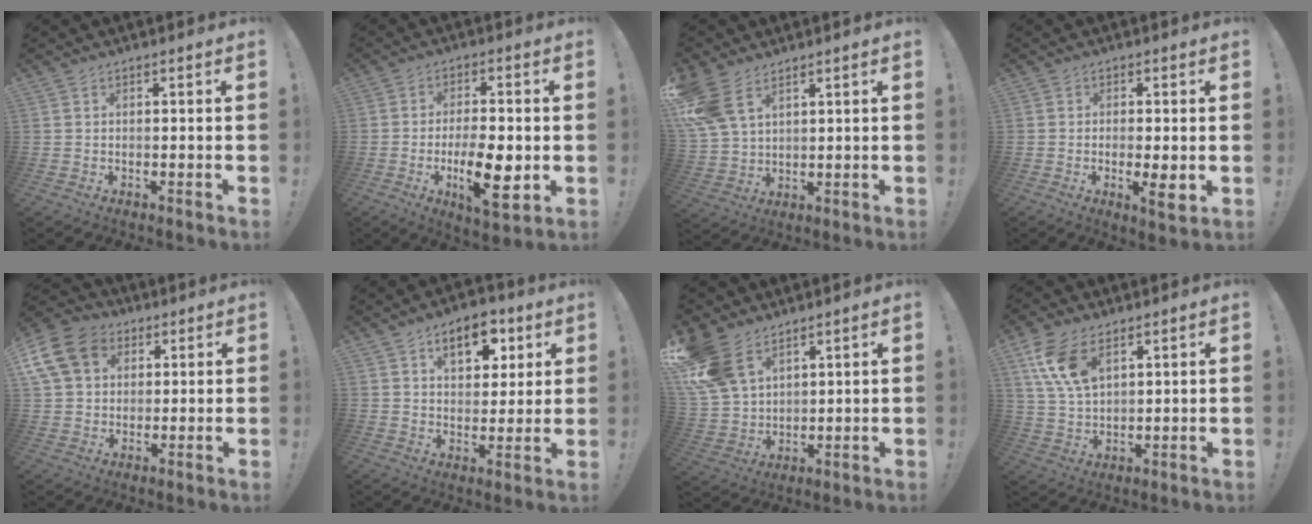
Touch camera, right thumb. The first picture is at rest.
{"total": 13.6, "force": [-3.4, 4.8, 12.3], "torque": [-0.201, 0.002, -0.055]}
{"total": 10.7, "force": [6.4, 6.2, 6.0], "torque": [-0.129, -0.022, 0.129]}
{"total": 5.7, "force": [-1.4, 1.1, 5.4], "torque": [-0.074, -0.006, -0.019]}
{"total": 14.6, "force": [5.0, 11.6, 7.2], "torque": [-0.128, -0.011, 0.103]}
{"total": 11.2, "force": [5.5, 6.7, 7.1], "torque": [-0.093, -0.014, 0.095]}
{"total": 14.4, "force": [9.0, 8.7, 7.1], "torque": [-0.141, -0.043, 0.179]}
{"total": 11.8, "force": [6.2, 6.4, 7.7], "torque": [-0.163, -0.013, 0.119]}